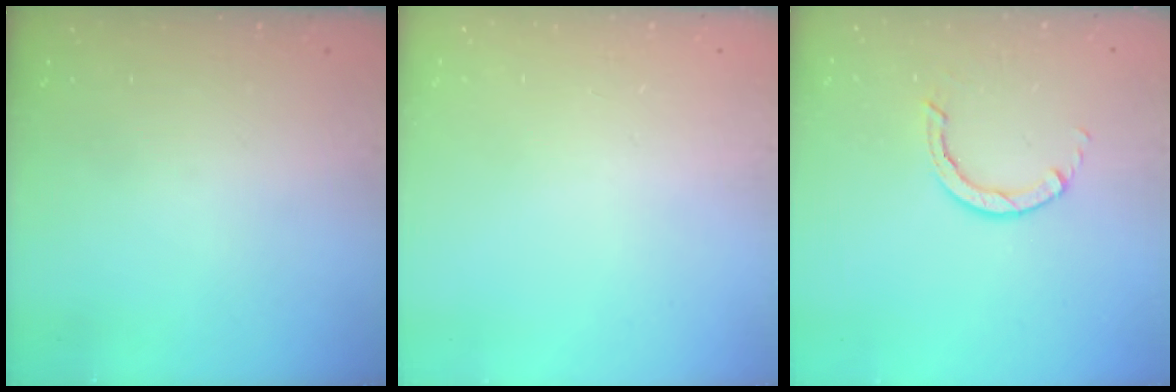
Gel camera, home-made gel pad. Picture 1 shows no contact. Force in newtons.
{"total": 2.6, "press": 2.6, "slide": 0.2}
{"total": 2.8, "press": 2.8, "slide": 0.3}